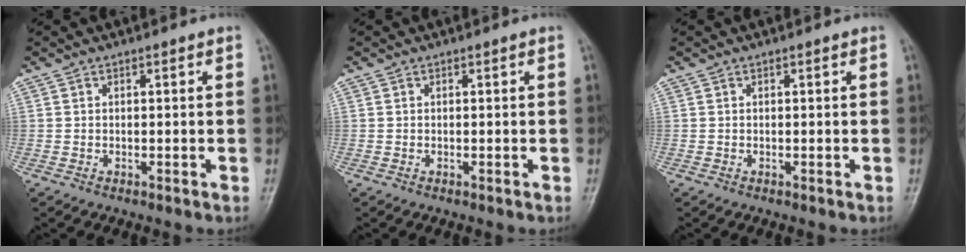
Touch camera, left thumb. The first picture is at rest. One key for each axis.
{"total": 0.0}
{"total": 0.0}